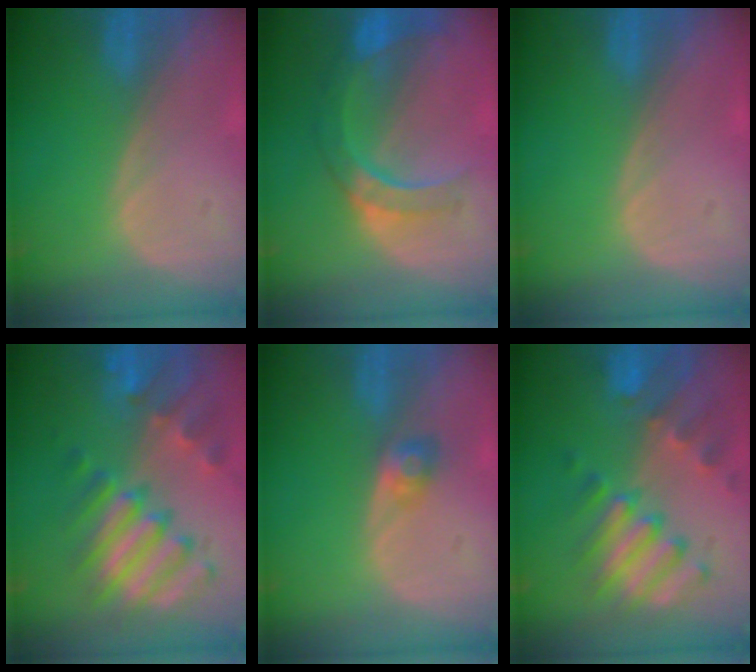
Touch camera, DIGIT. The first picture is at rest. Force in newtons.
{"total": 9.1, "press": 7.9, "slide": 4.4}
{"total": 0.0}
{"total": 11.6, "press": 10.0, "slide": 5.8}
{"total": 2.4, "press": 2.2, "slide": 1.0}
{"total": 10.1, "press": 8.8, "slide": 4.8}